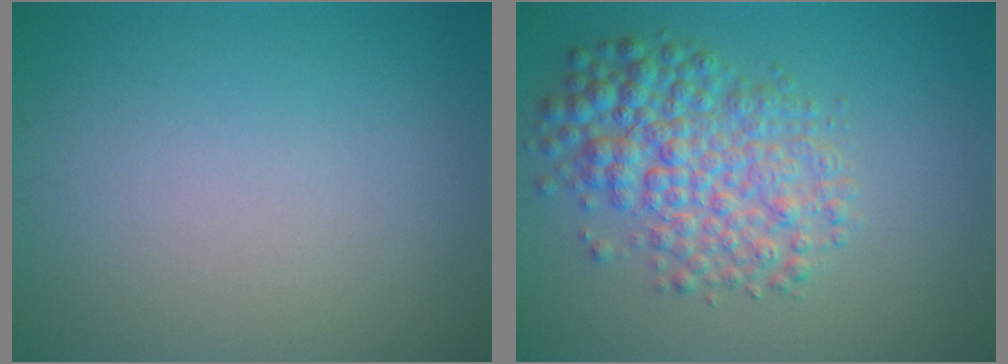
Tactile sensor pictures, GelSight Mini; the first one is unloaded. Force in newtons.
{"total": 5.9, "press": 5.9, "slide": 0.1}